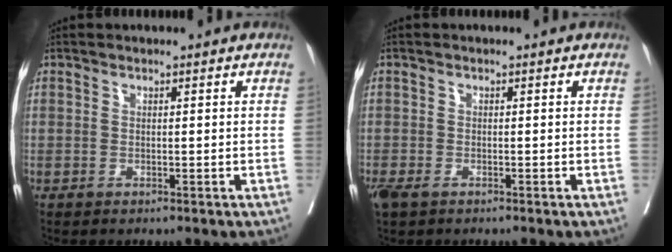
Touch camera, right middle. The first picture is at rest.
{"total": 3.4, "force": [-2.4, 1.4, 2.0], "torque": [-0.044, -0.011, -0.042]}